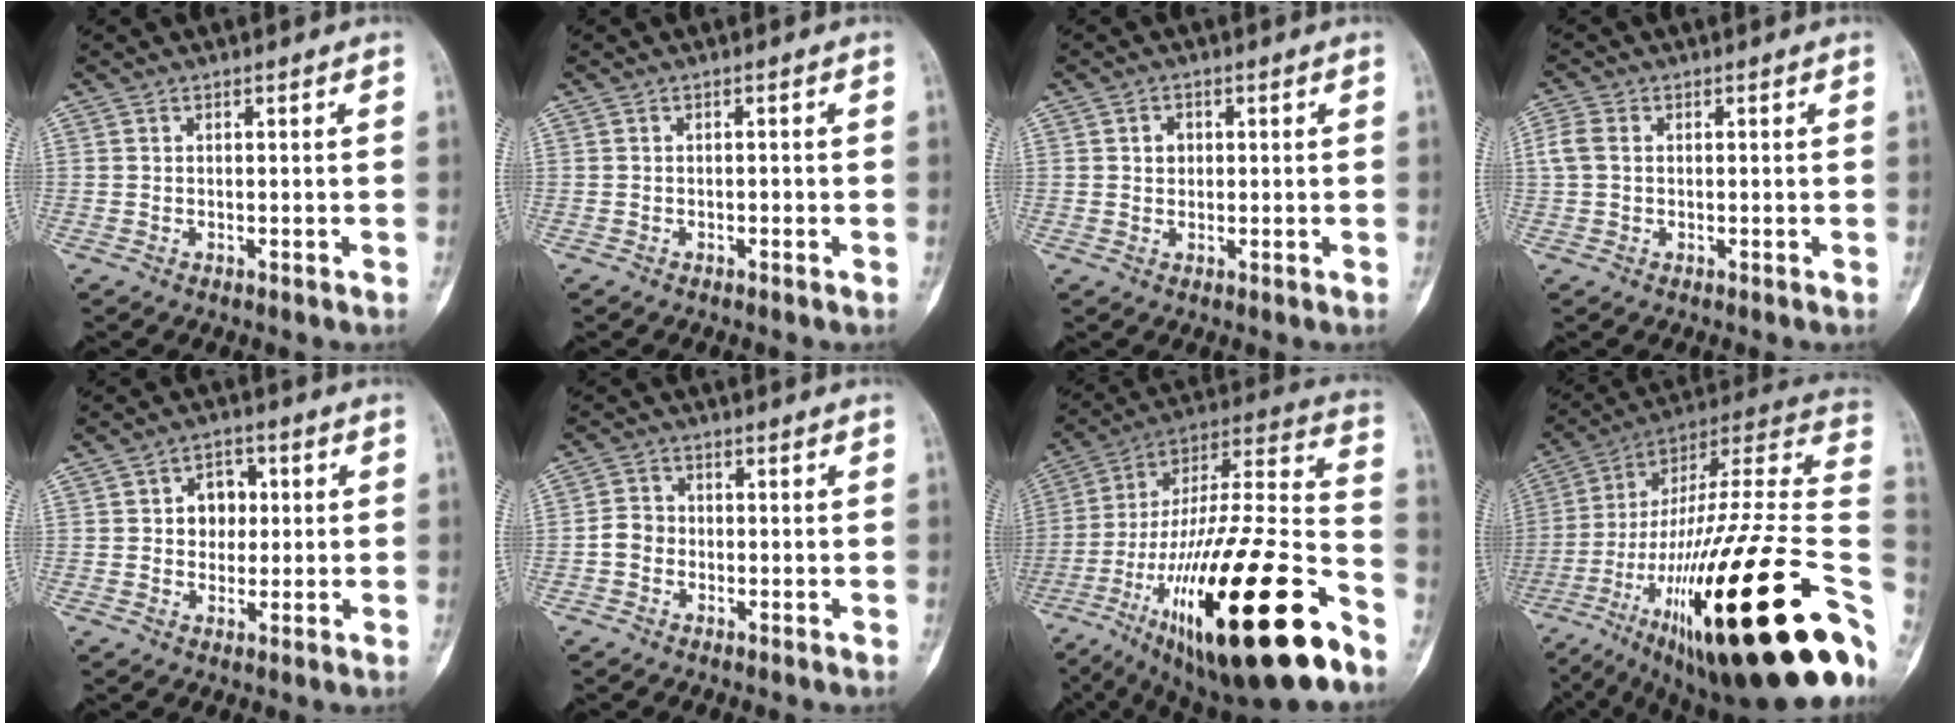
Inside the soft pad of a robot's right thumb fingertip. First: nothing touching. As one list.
[{"total": 0.7, "force": [-0.3, 0.4, 0.4], "torque": [-0.004, 0.002, -0.007]}, {"total": 2.2, "force": [0.4, 1.9, 1.1], "torque": [-0.002, 0.002, 0.005]}, {"total": 3.4, "force": [0.3, 2.5, 2.2], "torque": [-0.061, 0.009, 0.002]}, {"total": 6.0, "force": [0.9, 4.9, 3.5], "torque": [-0.016, 0.005, 0.009]}, {"total": 3.4, "force": [-0.9, 3.0, 1.4], "torque": [-0.014, 0.012, -0.025]}, {"total": 36.4, "force": [-18.5, 8.9, 30.0], "torque": [-0.485, 0.054, -0.297]}, {"total": 41.8, "force": [-13.5, 9.4, 38.4], "torque": [-0.546, 0.052, -0.223]}]